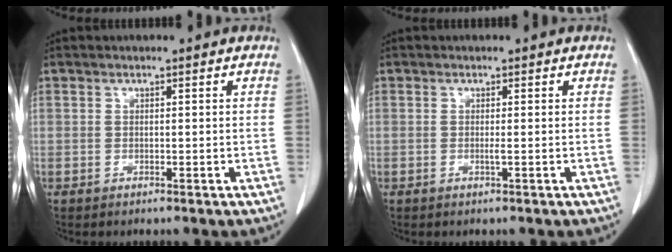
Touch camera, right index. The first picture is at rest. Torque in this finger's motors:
{"motor_torque": [0.43, -0.03, 0.17, 0.04]}